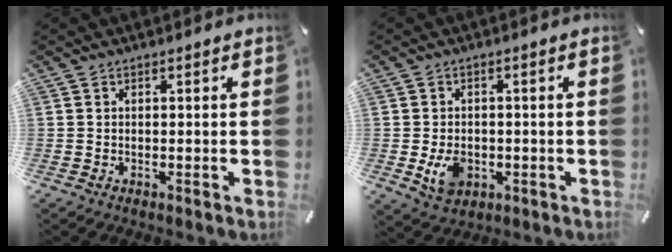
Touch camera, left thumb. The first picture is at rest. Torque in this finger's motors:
{"motor_torque": [0.03, 0.76, 0.61, 0.16, 0.04]}